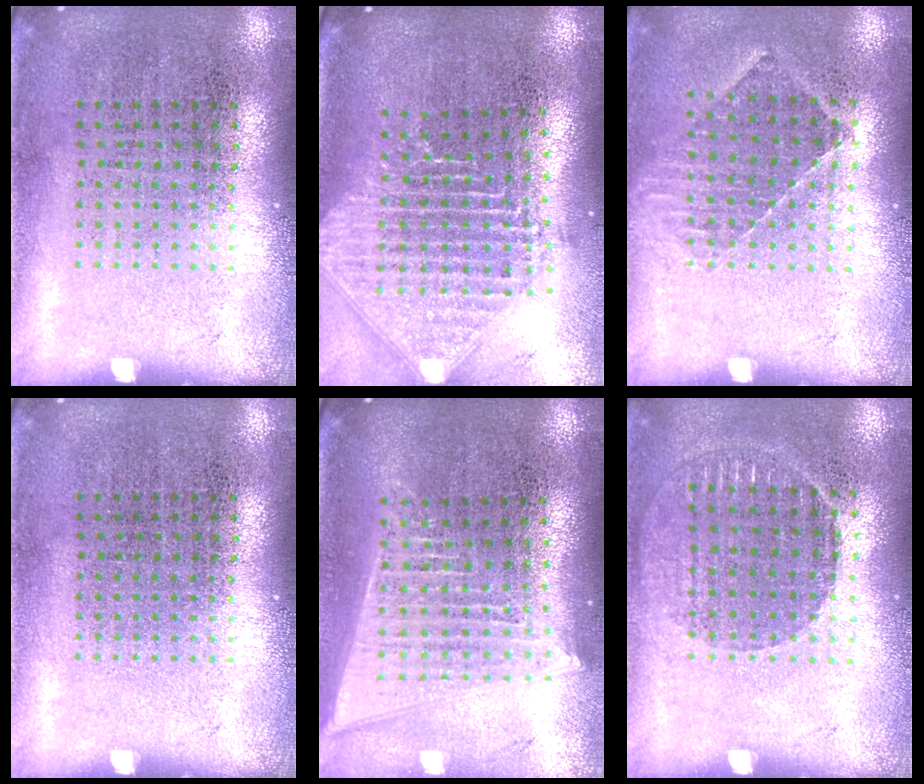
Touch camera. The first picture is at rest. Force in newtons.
{"total": 2.4, "press": 1.8, "slide": 1.5}
{"total": 1.0, "press": 0.9, "slide": 0.2}
{"total": 0.0}
{"total": 2.1, "press": 1.8, "slide": 1.1}
{"total": 1.0, "press": 1.0, "slide": 0.2}